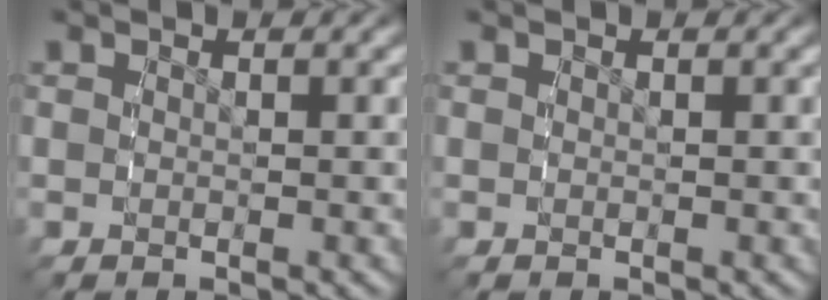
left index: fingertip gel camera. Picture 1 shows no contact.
{"total": 0.0}